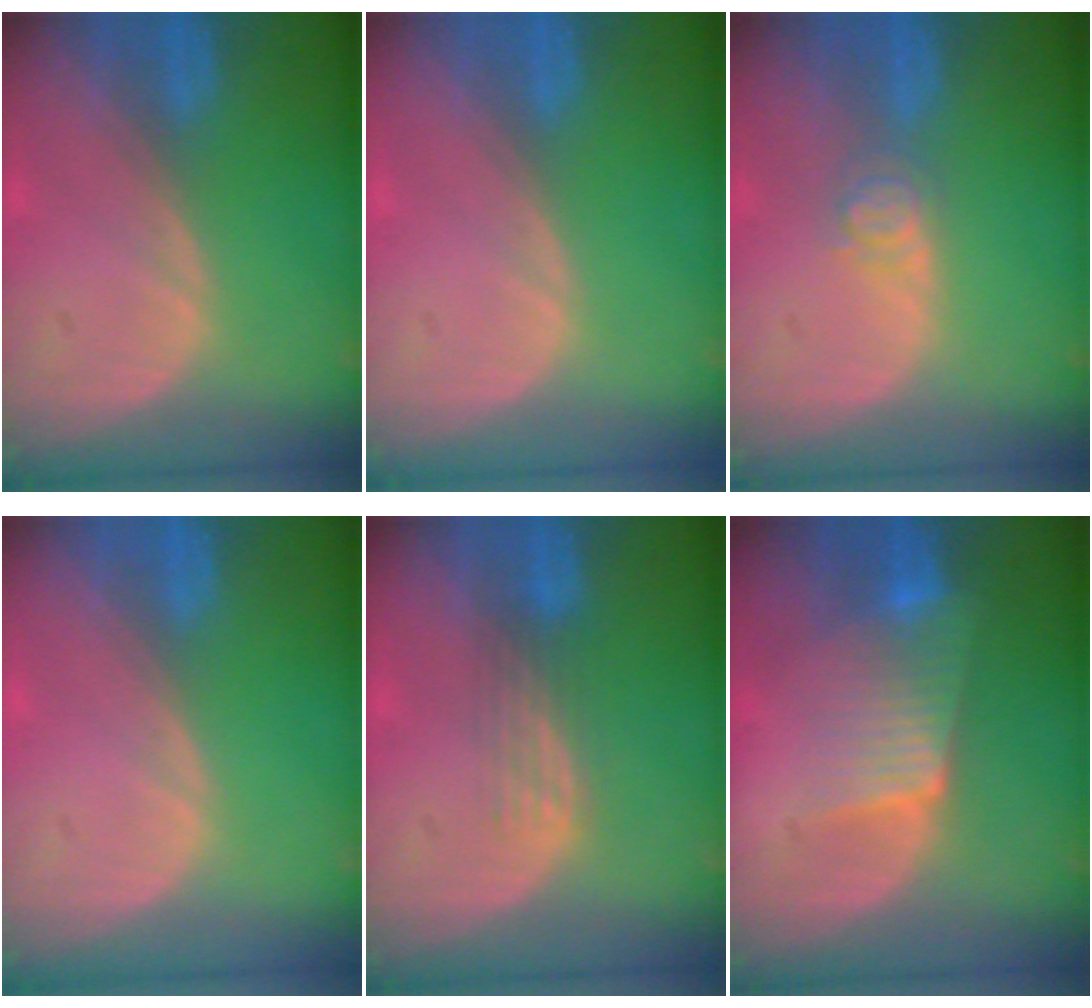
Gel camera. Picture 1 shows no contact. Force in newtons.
{"total": 0.0}
{"total": 2.6, "press": 2.6, "slide": 0.3}
{"total": 0.0}
{"total": 3.0, "press": 2.7, "slide": 1.3}
{"total": 6.4, "press": 6.1, "slide": 2.2}